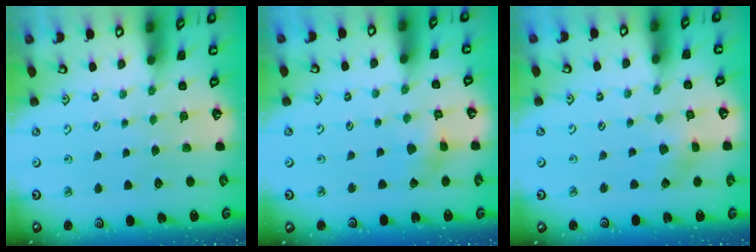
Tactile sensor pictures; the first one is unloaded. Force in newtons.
{"total": 2.9, "press": 2.9, "slide": 0.2}
{"total": 3.0, "press": 2.9, "slide": 0.3}